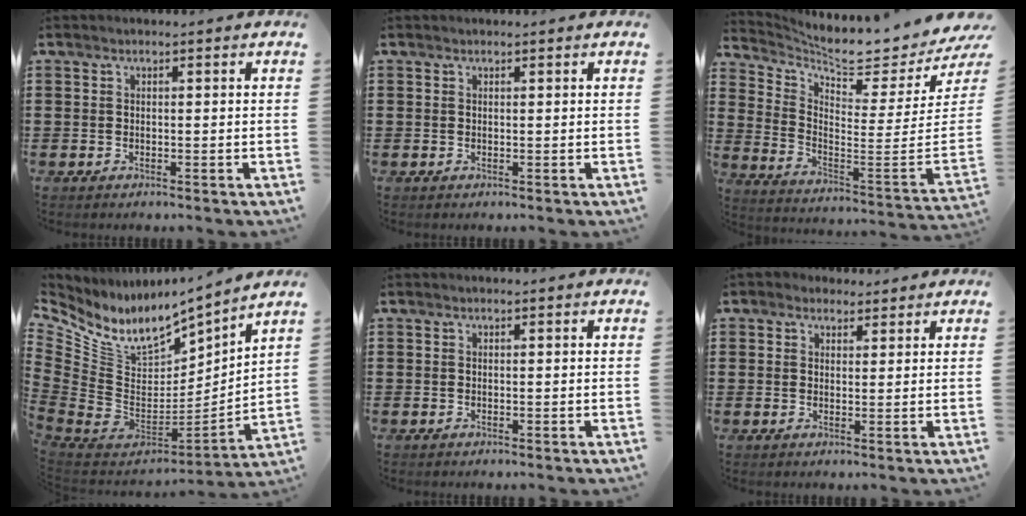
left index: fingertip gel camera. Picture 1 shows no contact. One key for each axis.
{"total": 0.0}
{"total": 6.5, "fx": 6.1, "fy": -0.1, "fz": 2.4, "tx": -0.069, "ty": -0.075, "tz": 0.091}
{"total": 9.3, "fx": 5.8, "fy": 5.2, "fz": 5.0, "tx": -0.135, "ty": -0.050, "tz": 0.105}
{"total": 0.0}
{"total": 2.3, "fx": 1.9, "fy": 1.2, "fz": 0.2, "tx": -0.010, "ty": 0.007, "tz": 0.037}